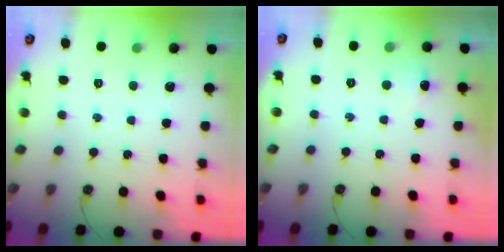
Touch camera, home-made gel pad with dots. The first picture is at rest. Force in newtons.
{"total": 4.4, "press": 4.4, "slide": 0.6}